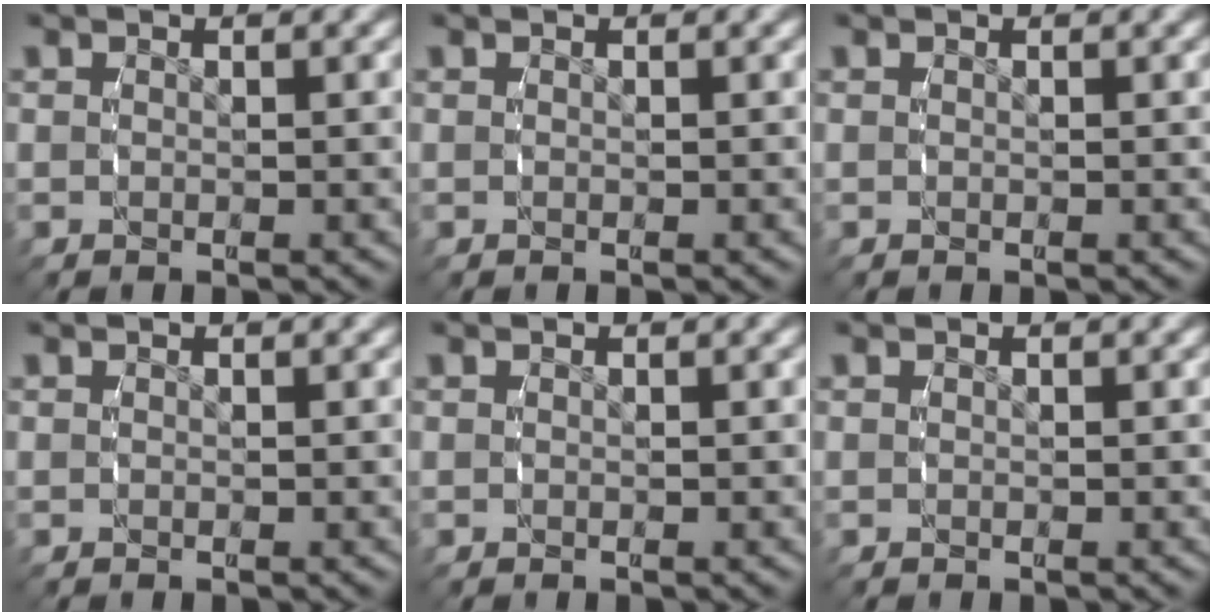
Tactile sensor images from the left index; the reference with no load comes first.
{"total": 0.0}
{"total": 0.0}
{"total": 0.0}
{"total": 0.0}
{"total": 0.0}